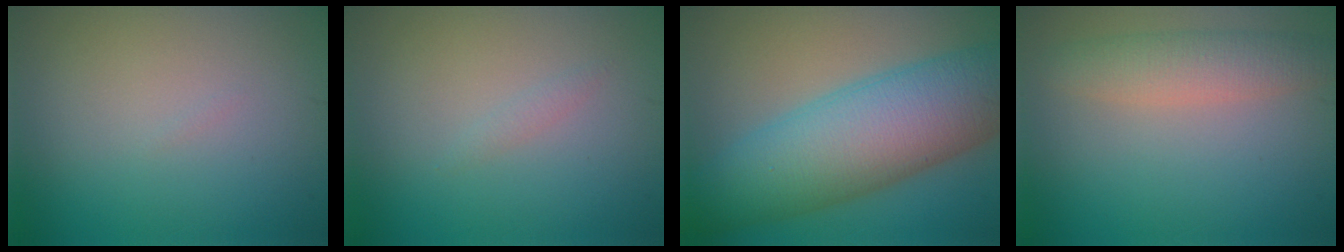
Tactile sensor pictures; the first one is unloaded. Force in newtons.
{"total": 0.6, "press": 0.6, "slide": 0.1}
{"total": 11.1, "press": 11.1, "slide": 0.0}
{"total": 3.4, "press": 3.4, "slide": 0.2}